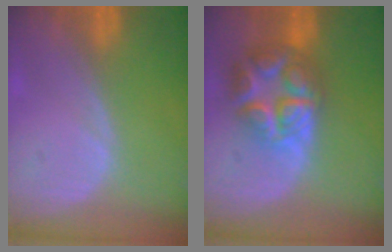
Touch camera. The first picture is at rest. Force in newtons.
{"total": 8.8, "press": 8.8, "slide": 0.6}